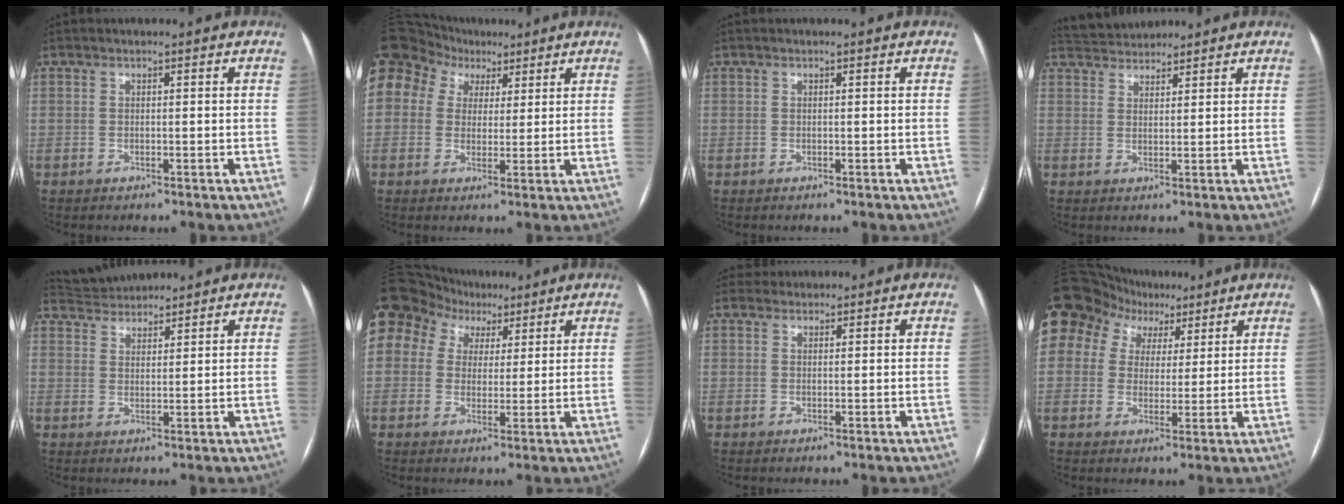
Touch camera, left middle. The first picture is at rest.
{"total": 23.4, "force": [10.8, 18.2, 9.9], "torque": [-0.335, 0.111, 0.209]}
{"total": 0.0}
{"total": 4.9, "force": [4.8, 0.9, 0.4], "torque": [-0.012, 0.031, 0.087]}
{"total": 6.5, "force": [6.3, 1.4, 1.0], "torque": [-0.022, 0.032, 0.108]}
{"total": 23.0, "force": [11.7, 17.6, 9.2], "torque": [-0.309, 0.098, 0.224]}
{"total": 1.6, "force": [1.4, 0.6, -0.4], "torque": [0.007, 0.014, 0.021]}
{"total": 18.5, "force": [10.2, 13.9, 6.8], "torque": [-0.210, 0.077, 0.190]}